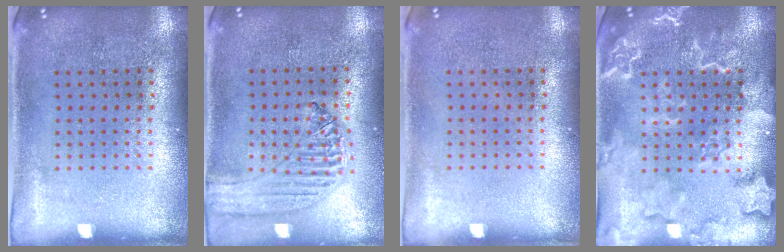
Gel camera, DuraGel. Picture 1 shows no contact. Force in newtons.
{"total": 1.3, "press": 1.3, "slide": 0.3}
{"total": 0.0}
{"total": 2.8, "press": 2.8, "slide": 0.4}